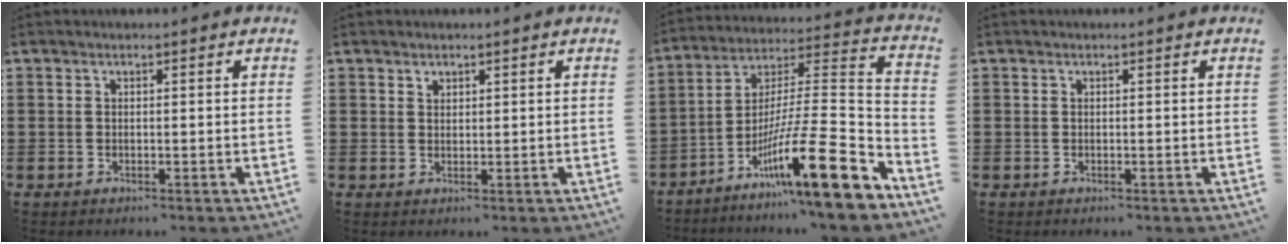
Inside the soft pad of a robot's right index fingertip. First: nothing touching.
{"total": 1.0, "force": [0.8, 0.5, 0.1], "torque": [-0.005, -0.002, 0.018]}
{"total": 17.9, "force": [-10.2, 1.5, 14.6], "torque": [-0.241, 0.000, -0.179]}
{"total": 0.0}